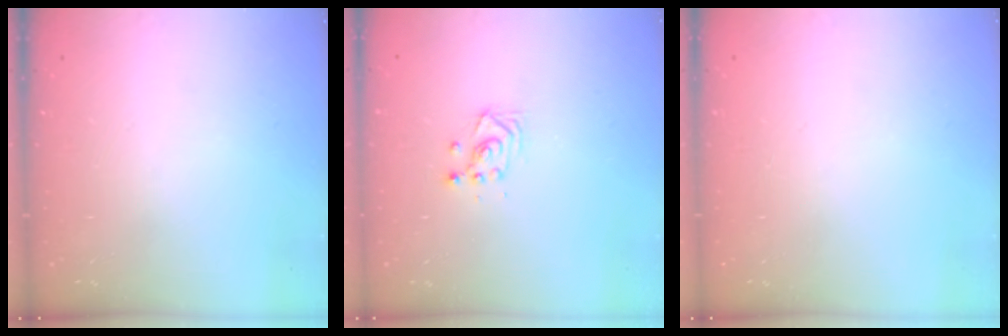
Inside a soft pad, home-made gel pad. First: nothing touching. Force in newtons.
{"total": 2.9, "press": 2.9, "slide": 0.1}
{"total": 0.0}